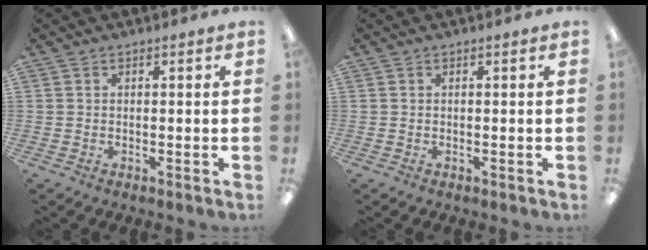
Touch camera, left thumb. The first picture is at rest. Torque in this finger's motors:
{"motor_torque": [-0.07, 0.02, 0.00, 0.00, 0.00]}